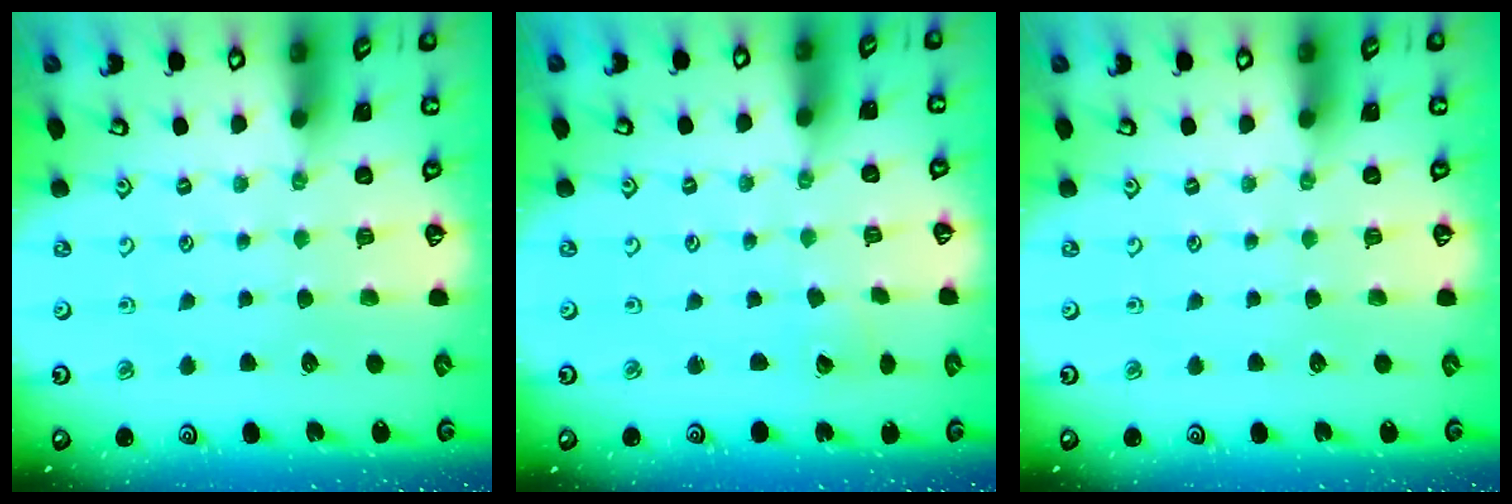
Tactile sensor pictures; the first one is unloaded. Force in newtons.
{"total": 1.5, "press": 1.5, "slide": 0.2}
{"total": 0.0}